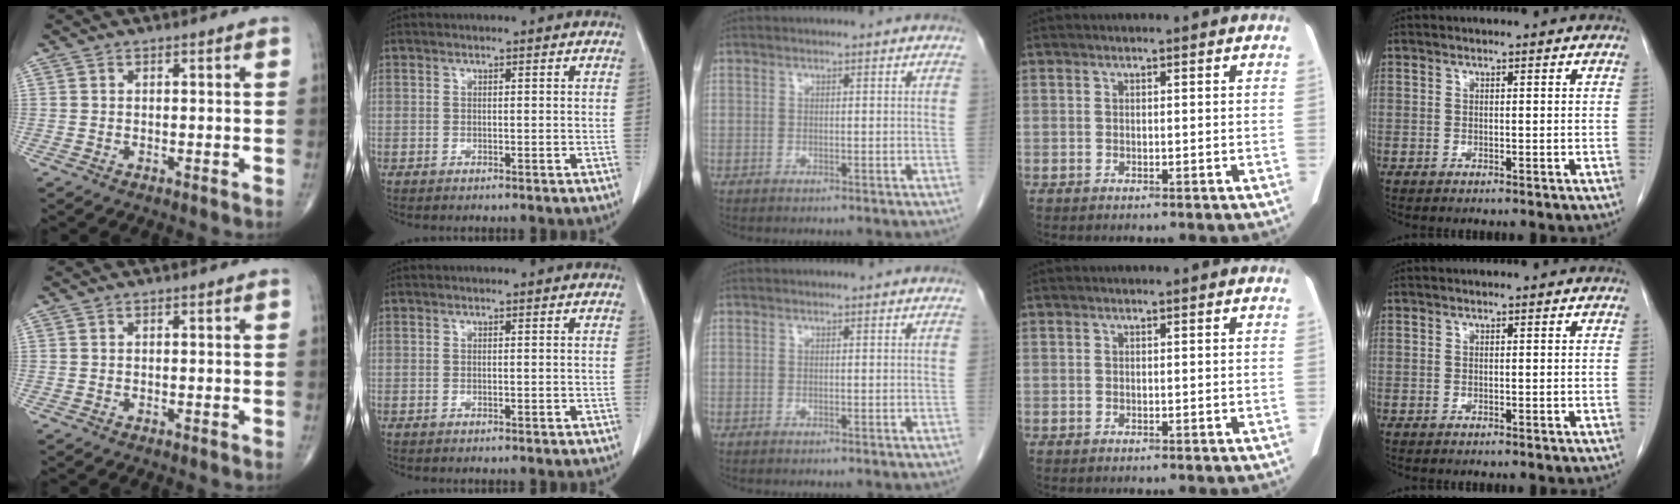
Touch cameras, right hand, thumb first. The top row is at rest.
{}